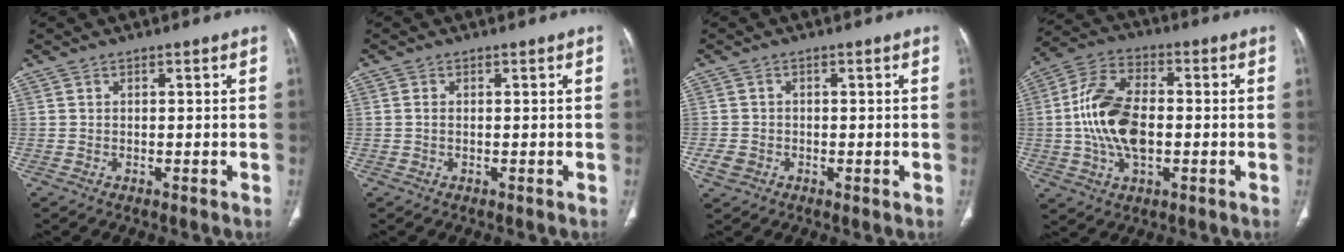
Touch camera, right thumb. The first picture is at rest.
{"total": 0.8, "force": [0.0, 0.4, 0.7], "torque": [-0.017, 0.000, 0.001]}
{"total": 2.8, "force": [-0.8, 2.3, 1.3], "torque": [-0.022, 0.005, -0.012]}
{"total": 14.8, "force": [-0.8, 8.3, 12.3], "torque": [-0.240, 0.019, -0.017]}